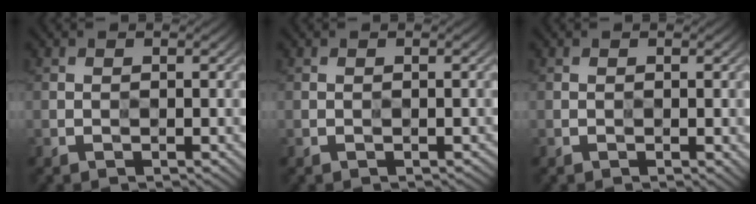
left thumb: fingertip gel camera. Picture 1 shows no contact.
{"total": 0.5, "force": [-0.4, 0.3, 0.3], "torque": [-0.002, -0.001, -0.001]}
{"total": 1.2, "force": [-0.3, 0.6, 1.1], "torque": [-0.011, -0.002, -0.001]}